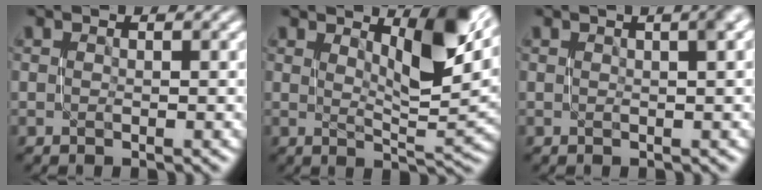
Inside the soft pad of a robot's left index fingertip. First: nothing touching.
{"total": 7.1, "force": [3.6, 1.7, 5.9], "torque": [-0.080, -0.005, 0.067]}
{"total": 3.9, "force": [1.2, 1.4, 3.4], "torque": [-0.017, 0.020, -0.007]}